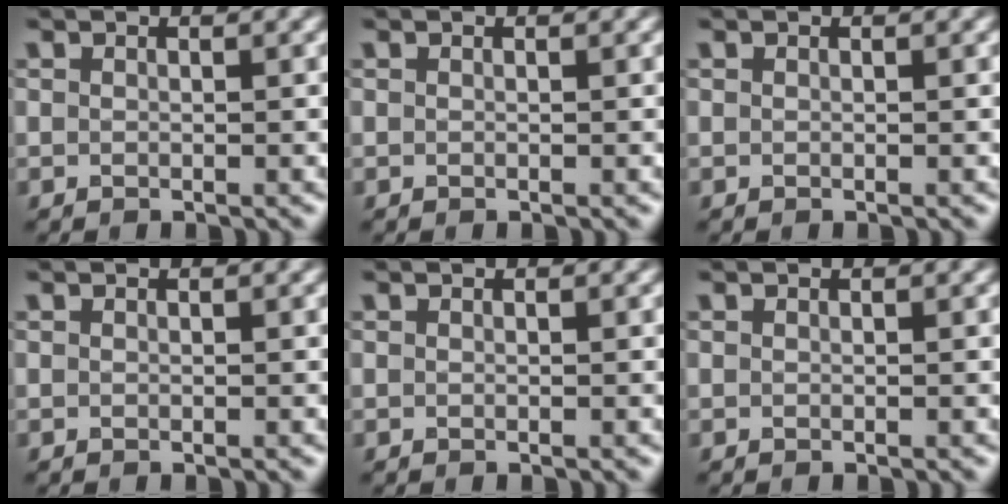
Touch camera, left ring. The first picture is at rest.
{"total": 0.0}
{"total": 0.0}
{"total": 0.0}
{"total": 0.0}
{"total": 0.0}